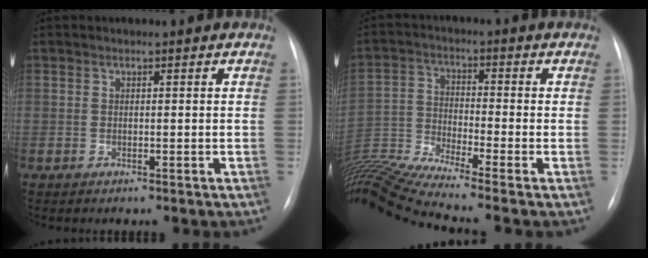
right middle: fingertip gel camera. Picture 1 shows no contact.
{"total": 13.5, "force": [-12.0, -2.4, 5.7], "torque": [-0.121, -0.008, -0.222]}